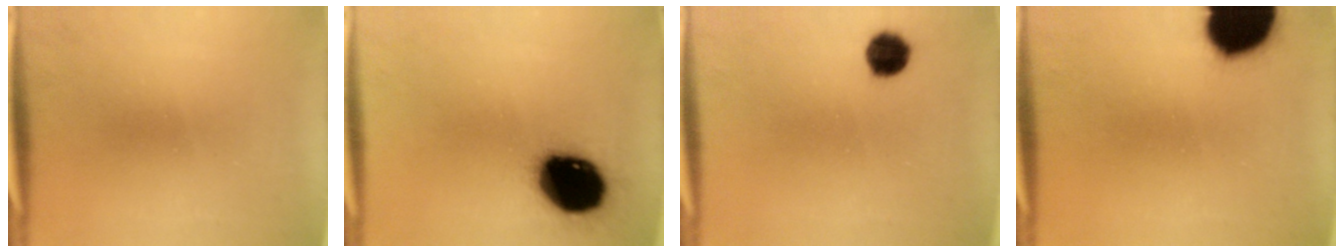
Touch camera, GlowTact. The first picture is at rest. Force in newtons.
{"total": 19.7}
{"total": 4.9}
{"total": 19.6}